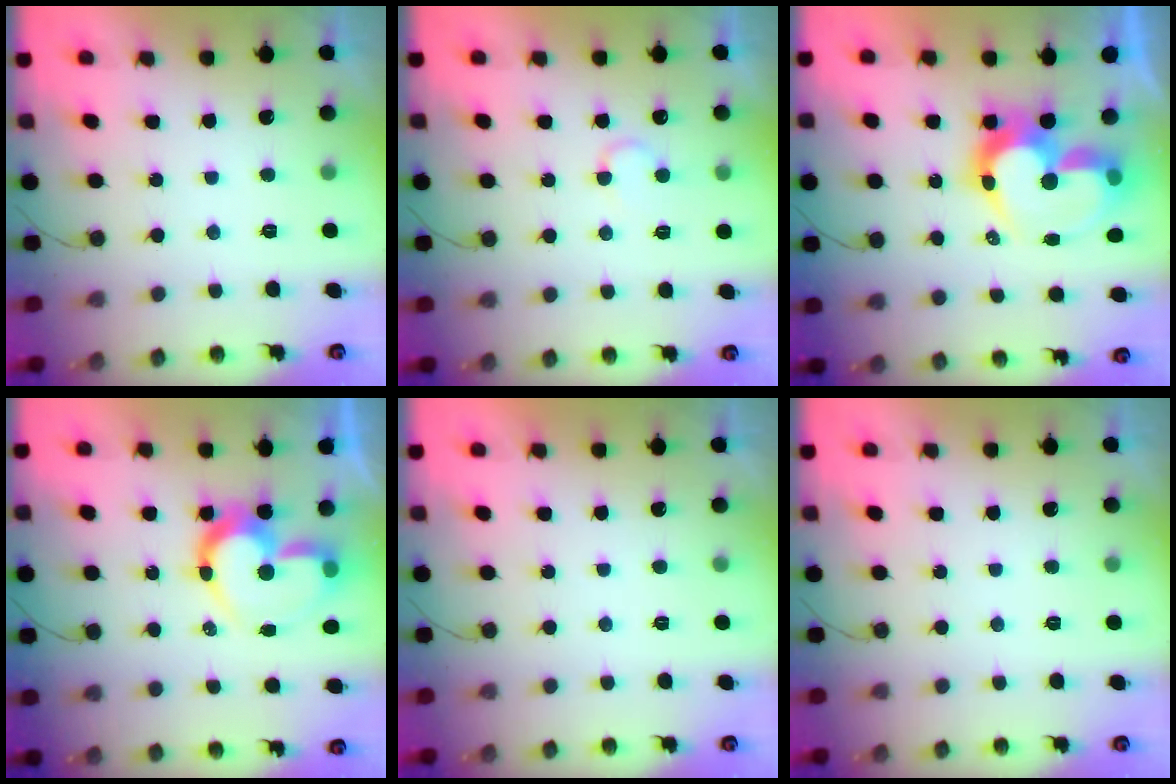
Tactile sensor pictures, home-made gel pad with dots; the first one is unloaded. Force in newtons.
{"total": 4.3, "press": 4.2, "slide": 0.4}
{"total": 14.6, "press": 14.5, "slide": 1.6}
{"total": 15.8, "press": 15.7, "slide": 1.3}
{"total": 1.7, "press": 1.6, "slide": 0.0}
{"total": 0.0}